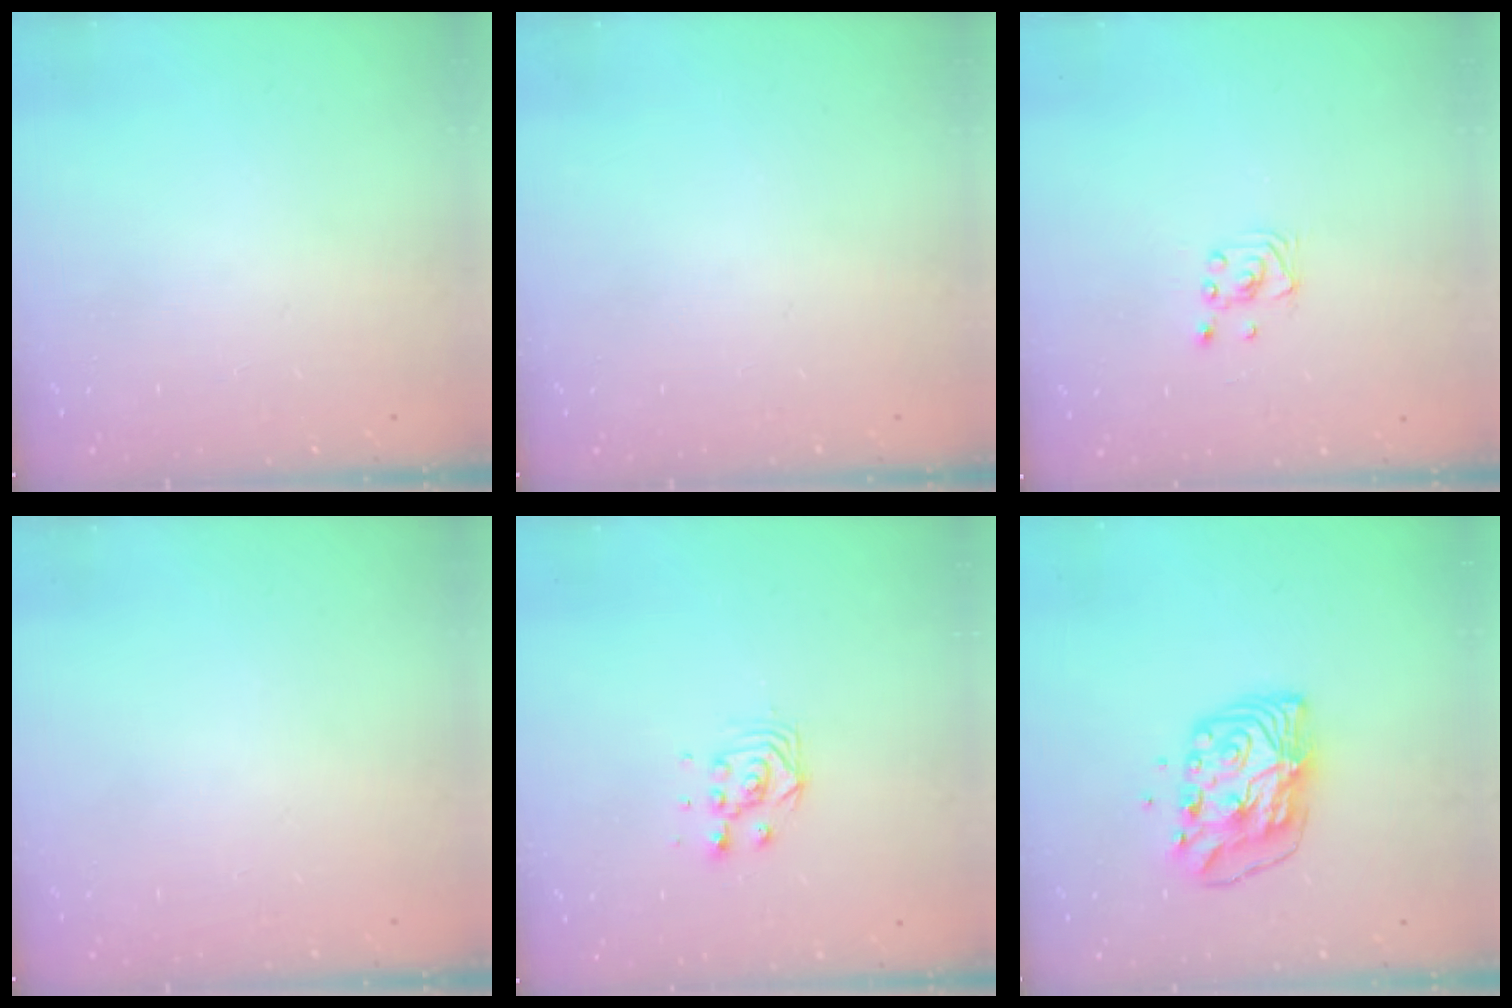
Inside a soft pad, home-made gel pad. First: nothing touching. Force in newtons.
{"total": 0.0}
{"total": 2.2, "press": 2.2, "slide": 0.1}
{"total": 0.0}
{"total": 6.1, "press": 6.1, "slide": 0.3}
{"total": 9.7, "press": 9.6, "slide": 0.8}